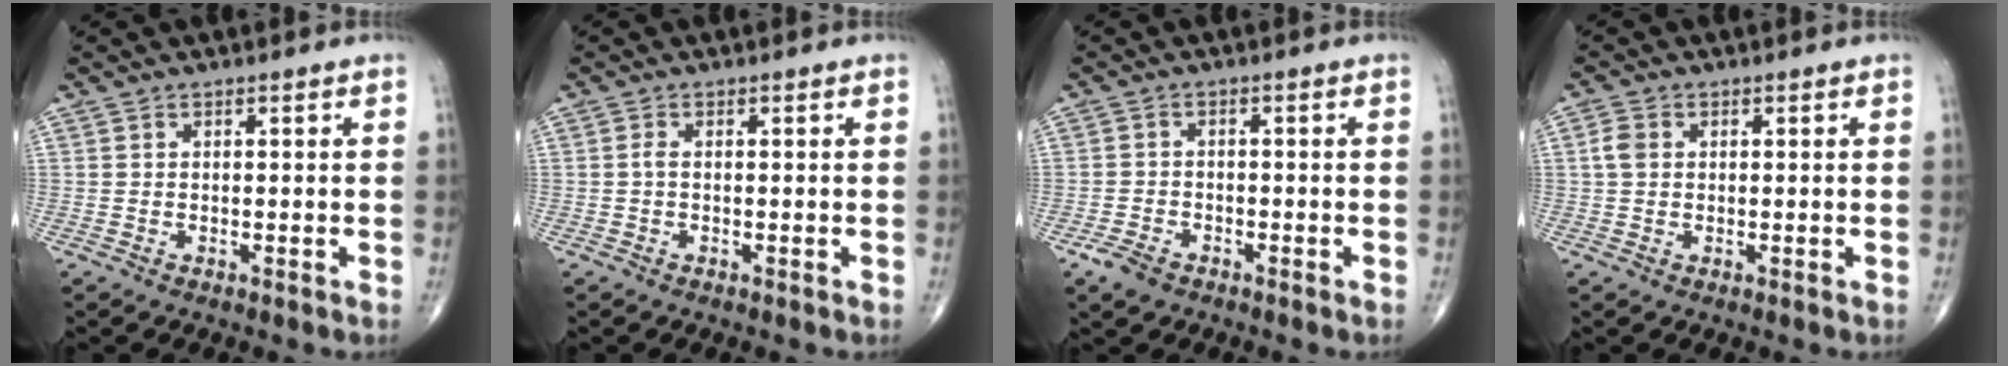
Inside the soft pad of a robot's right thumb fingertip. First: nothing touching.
{"total": 0.8, "force": [-0.1, 0.3, 0.7], "torque": [-0.016, 0.000, -0.005]}
{"total": 3.6, "force": [-2.4, 2.1, 1.8], "torque": [-0.038, 0.007, -0.041]}
{"total": 2.7, "force": [0.4, 2.0, 1.7], "torque": [-0.037, 0.007, 0.006]}